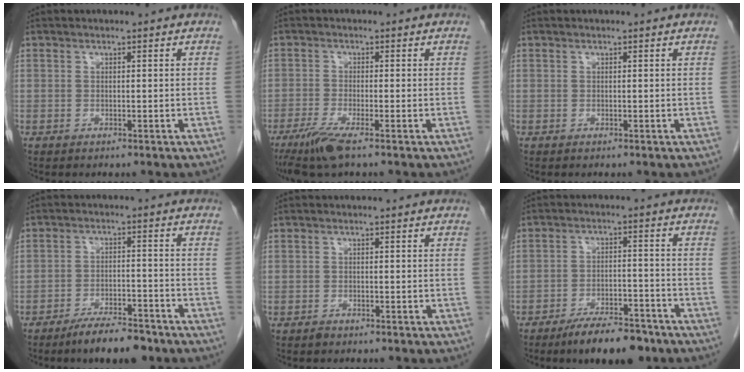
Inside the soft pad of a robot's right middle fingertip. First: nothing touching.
{"total": 5.2, "force": [-3.4, 0.2, 3.9], "torque": [-0.080, -0.017, -0.067]}
{"total": 0.0}
{"total": 7.5, "force": [-5.9, 1.6, 4.3], "torque": [-0.072, -0.009, -0.097]}
{"total": 0.7, "force": [-0.6, 0.3, 0.3], "torque": [-0.008, 0.000, -0.010]}
{"total": 9.3, "force": [-7.2, 2.5, 5.3], "torque": [-0.081, -0.009, -0.117]}